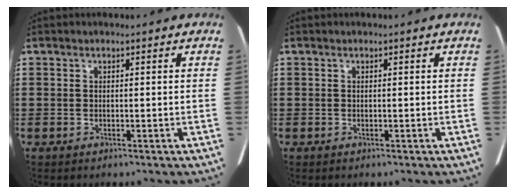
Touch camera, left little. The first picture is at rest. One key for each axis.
{"total": 0.0}